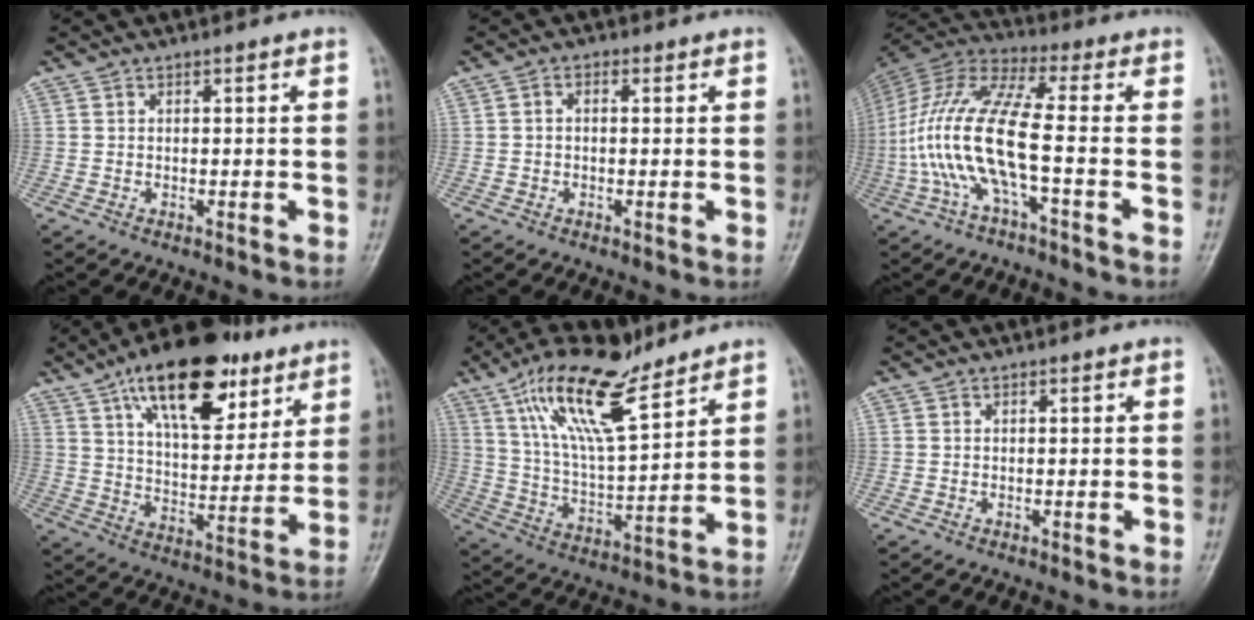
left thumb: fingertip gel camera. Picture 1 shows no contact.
{"total": 1.7, "force": [0.1, 1.2, 1.2], "torque": [-0.015, 0.009, -0.004]}
{"total": 15.7, "force": [-3.6, 3.8, 14.8], "torque": [-0.341, 0.037, -0.074]}
{"total": 21.7, "force": [12.2, 10.1, 14.8], "torque": [-0.197, -0.036, 0.200]}
{"total": 16.9, "force": [10.9, 5.4, 11.7], "torque": [-0.196, -0.044, 0.211]}
{"total": 0.0}